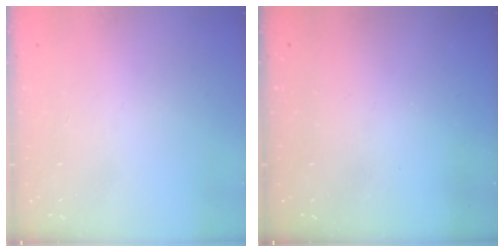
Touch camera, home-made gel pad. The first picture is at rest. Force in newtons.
{"total": 0.0}